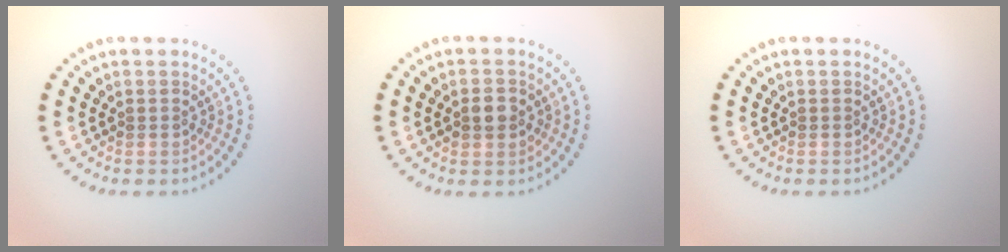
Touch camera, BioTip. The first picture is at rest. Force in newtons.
{"total": 1.9, "press": 1.9, "slide": 0.3}
{"total": 0.0}